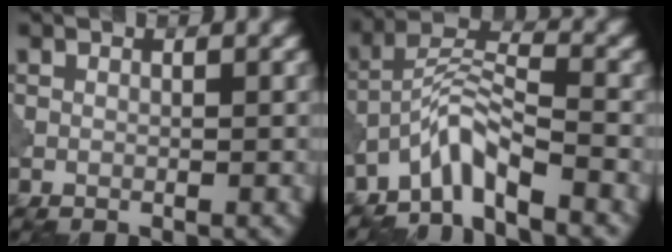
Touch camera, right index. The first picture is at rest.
{"total": 4.5, "force": [-3.6, 0.7, 2.7], "torque": [-0.051, 0.011, -0.081]}